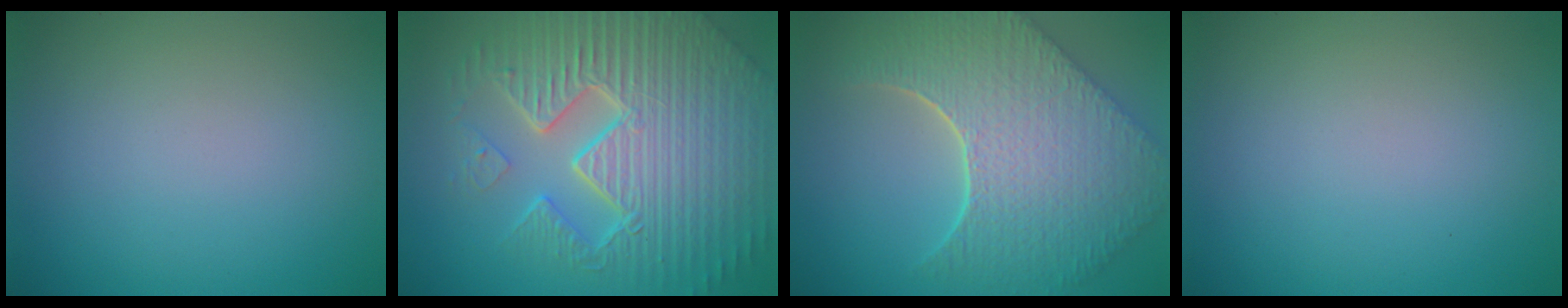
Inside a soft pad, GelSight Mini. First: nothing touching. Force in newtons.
{"total": 10.8, "press": 7.0, "slide": 8.3}
{"total": 9.7, "press": 7.0, "slide": 6.7}
{"total": 0.0}